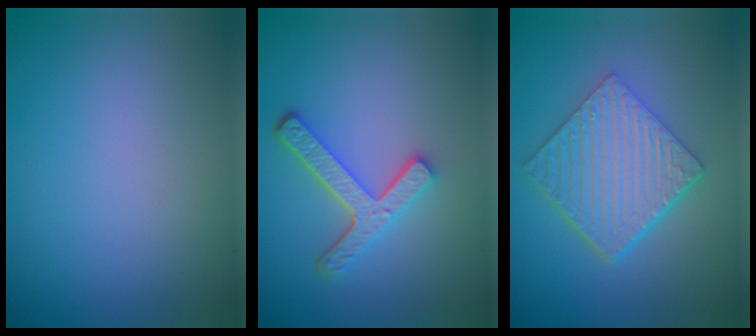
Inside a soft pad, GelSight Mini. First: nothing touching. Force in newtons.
{"total": 4.3, "press": 3.3, "slide": 2.8}
{"total": 6.7, "press": 4.5, "slide": 4.9}